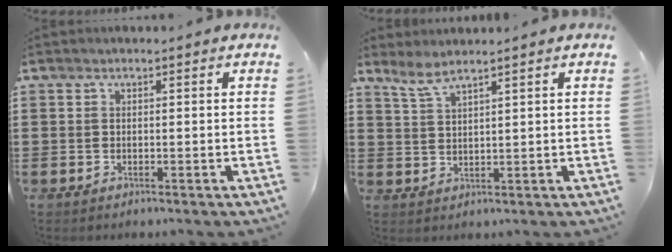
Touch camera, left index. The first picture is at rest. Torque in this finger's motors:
{"motor_torque": [0.11, 0.05, 0.05, 0.02]}